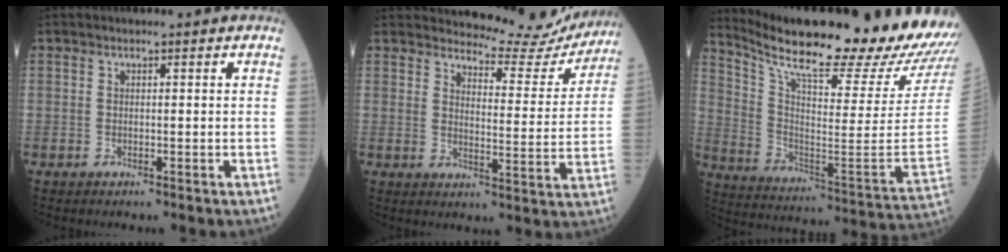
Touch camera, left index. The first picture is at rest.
{"total": 13.6, "force": [13.4, 2.1, 1.3], "torque": [-0.007, -0.053, 0.150]}
{"total": 29.7, "force": [26.3, 1.4, 13.6], "torque": [-0.237, -0.097, 0.369]}